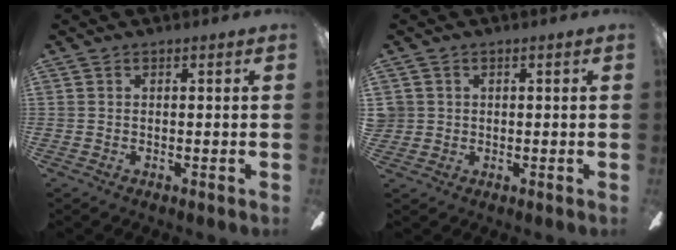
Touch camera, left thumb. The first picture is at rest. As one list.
[{"total": 2.2, "force": [0.6, 2.1, 0.2], "torque": [-0.008, 0.004, 0.011]}]